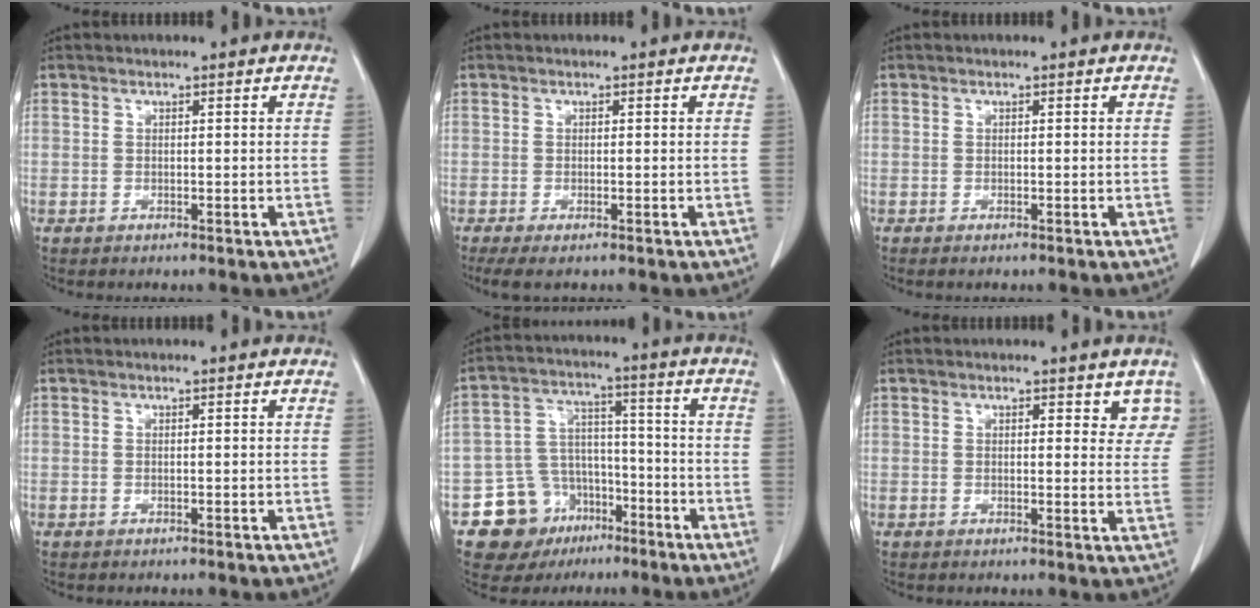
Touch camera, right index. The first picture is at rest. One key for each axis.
{"total": 4.7, "fx": -2.7, "fy": 1.7, "fz": 3.5, "tx": -0.071, "ty": -0.009, "tz": -0.044}
{"total": 1.1, "fx": -0.5, "fy": 0.4, "fz": 0.9, "tx": -0.022, "ty": -0.003, "tz": -0.007}
{"total": 0.0}
{"total": 12.7, "fx": -6.8, "fy": 10.0, "fz": 3.6, "tx": -0.064, "ty": 0.053, "tz": -0.098}
{"total": 5.1, "fx": 3.0, "fy": 2.5, "fz": 3.3, "tx": -0.027, "ty": -0.002, "tz": 0.032}